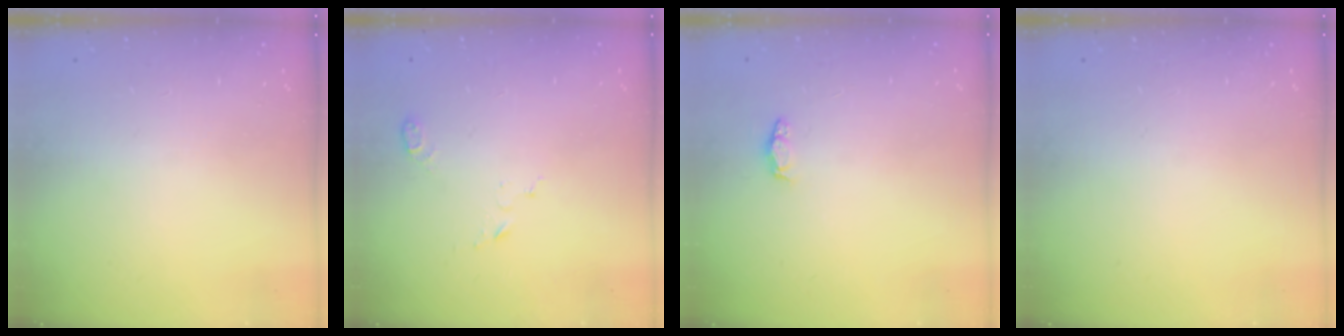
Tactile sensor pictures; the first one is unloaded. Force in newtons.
{"total": 4.4, "press": 4.3, "slide": 0.7}
{"total": 3.1, "press": 3.1, "slide": 0.5}
{"total": 0.0}